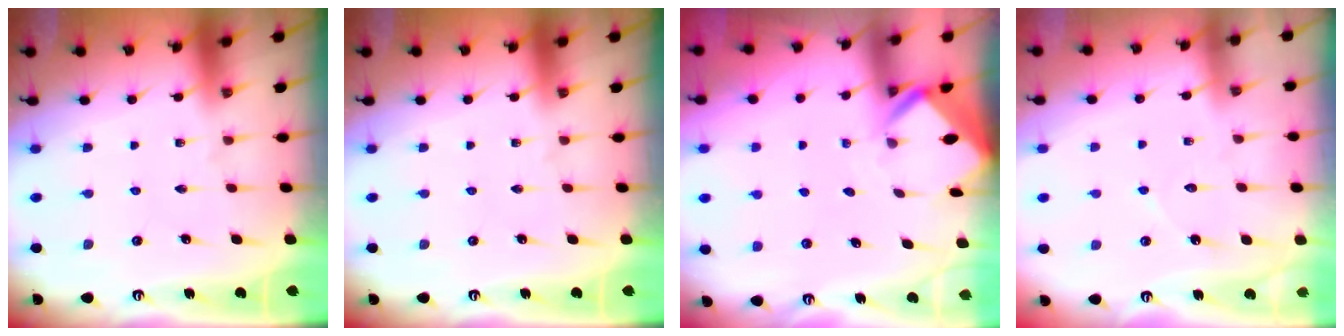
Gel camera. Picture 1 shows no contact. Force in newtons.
{"total": 0.0}
{"total": 2.4, "press": 2.4, "slide": 0.1}
{"total": 4.8, "press": 4.8, "slide": 0.4}